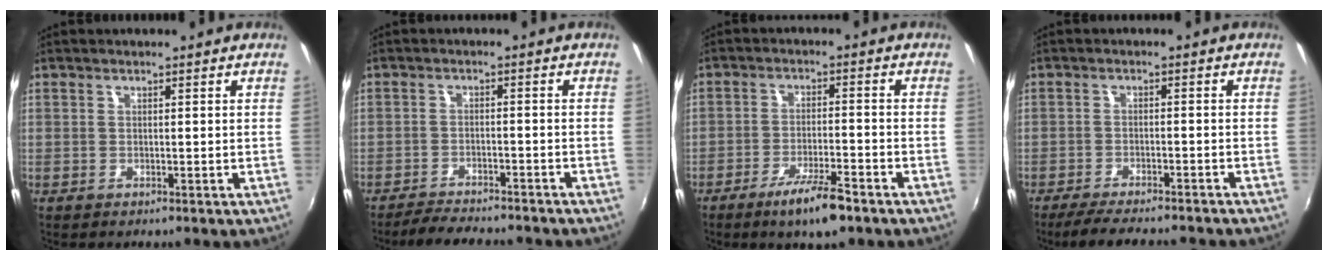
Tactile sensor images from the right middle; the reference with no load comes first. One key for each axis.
{"total": 8.6, "fx": -7.8, "fy": 1.2, "fz": 3.3, "tx": -0.081, "ty": -0.012, "tz": -0.118}
{"total": 7.4, "fx": -5.3, "fy": 1.2, "fz": 5.1, "tx": -0.105, "ty": -0.004, "tz": -0.087}
{"total": 10.9, "fx": -9.6, "fy": 1.4, "fz": 5.1, "tx": -0.108, "ty": -0.021, "tz": -0.144}